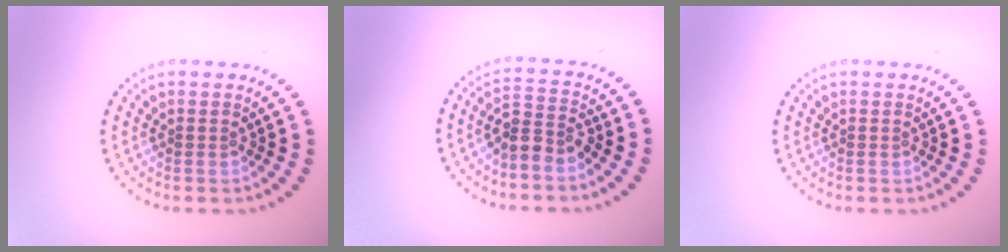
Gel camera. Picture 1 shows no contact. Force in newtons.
{"total": 2.7, "press": 2.4, "slide": 1.2}
{"total": 0.0}